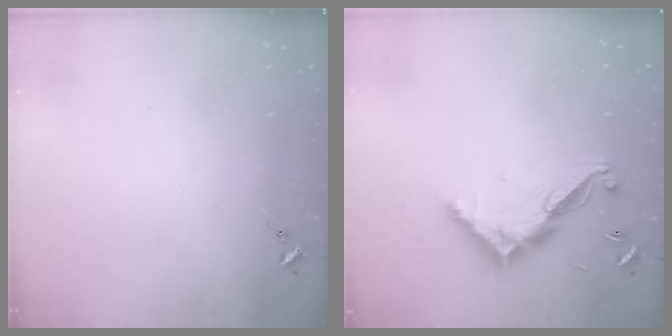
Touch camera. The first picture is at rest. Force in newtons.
{"total": 12.2, "press": 12.1, "slide": 0.3}